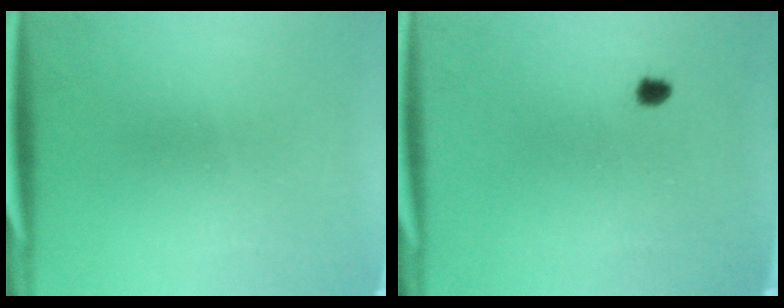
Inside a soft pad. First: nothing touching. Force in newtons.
{"total": 1.3}